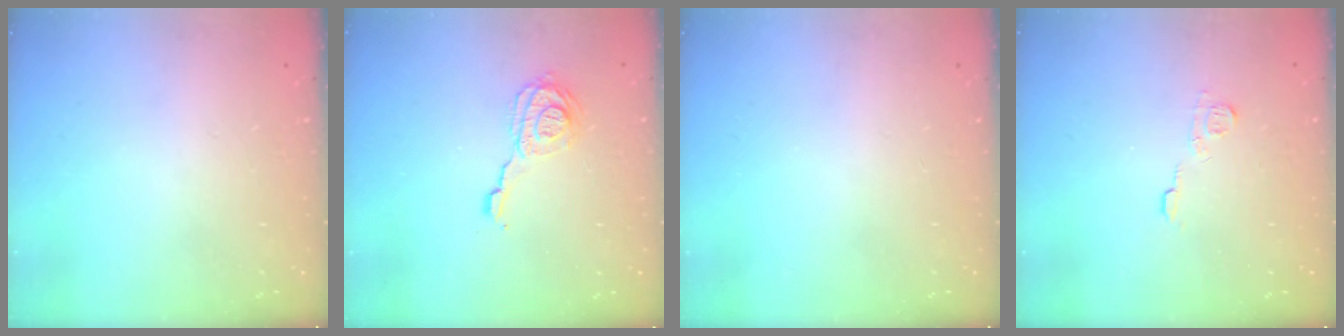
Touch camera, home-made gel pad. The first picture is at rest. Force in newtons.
{"total": 11.8, "press": 11.7, "slide": 1.4}
{"total": 0.0}
{"total": 6.0, "press": 6.0, "slide": 0.7}